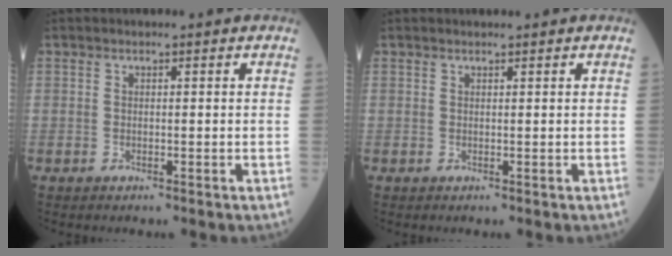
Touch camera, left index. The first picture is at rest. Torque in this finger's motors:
{"motor_torque": [0.02, 0.08, -0.20, -0.07]}